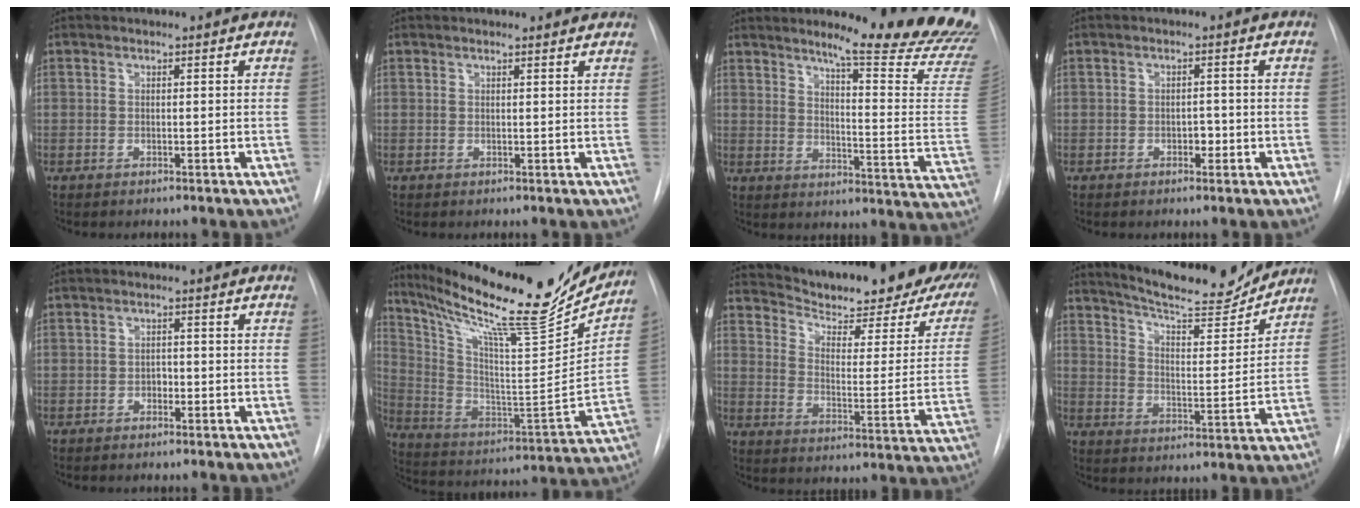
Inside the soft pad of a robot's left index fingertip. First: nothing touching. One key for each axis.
{"total": 1.8, "fx": 1.7, "fy": 0.3, "fz": 0.3, "tx": -0.009, "ty": 0.001, "tz": 0.007}
{"total": 19.6, "fx": 17.7, "fy": -0.8, "fz": 8.2, "tx": -0.111, "ty": -0.142, "tz": 0.205}
{"total": 2.1, "fx": -1.7, "fy": 0.9, "fz": 0.9, "tx": -0.010, "ty": -0.002, "tz": -0.025}
{"total": 1.9, "fx": -1.6, "fy": 0.8, "fz": 0.5, "tx": -0.003, "ty": -0.001, "tz": -0.025}
{"total": 25.9, "fx": 22.2, "fy": 2.1, "fz": 13.0, "tx": -0.236, "ty": -0.067, "tz": 0.341}
{"total": 26.0, "fx": 21.6, "fy": 5.2, "fz": 13.6, "tx": -0.202, "ty": -0.071, "tz": 0.268}
{"total": 14.1, "fx": 13.0, "fy": 2.0, "fz": 5.1, "tx": -0.081, "ty": -0.030, "tz": 0.190}